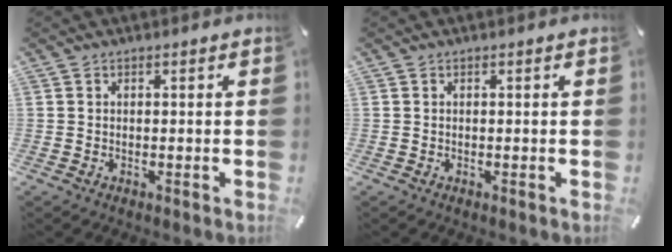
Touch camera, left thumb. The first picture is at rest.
{"total": 0.0}